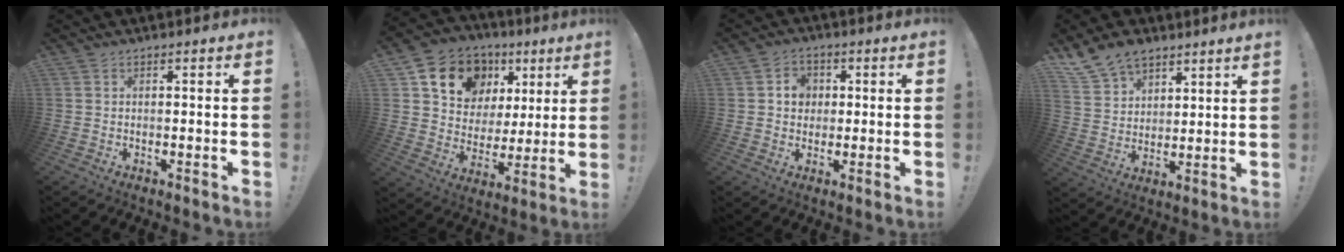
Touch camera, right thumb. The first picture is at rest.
{"total": 14.9, "force": [7.9, 11.3, 5.7], "torque": [-0.094, -0.041, 0.162]}
{"total": 5.4, "force": [0.9, 4.9, 2.2], "torque": [-0.032, 0.005, 0.015]}
{"total": 10.1, "force": [8.2, 5.1, 2.9], "torque": [-0.063, -0.052, 0.165]}